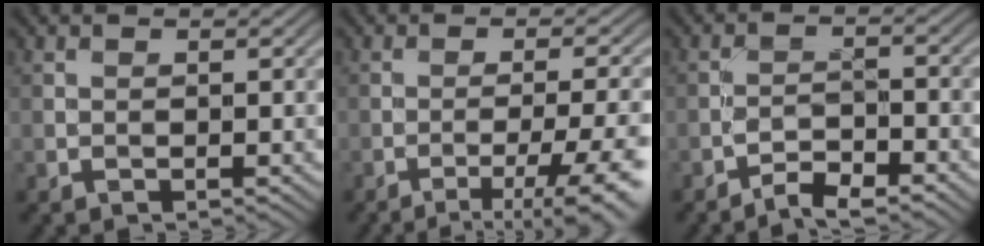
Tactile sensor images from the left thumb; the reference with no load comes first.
{"total": 8.9, "force": [-5.1, 1.9, 7.1], "torque": [-0.110, 0.000, -0.062]}
{"total": 3.7, "force": [-3.2, 0.7, 1.8], "torque": [-0.035, 0.005, -0.063]}